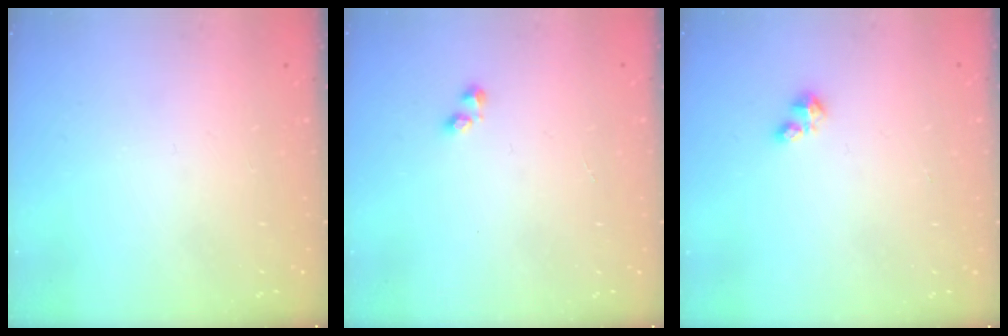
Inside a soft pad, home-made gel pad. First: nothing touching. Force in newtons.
{"total": 1.4, "press": 1.4, "slide": 0.5}
{"total": 1.6, "press": 1.5, "slide": 0.4}